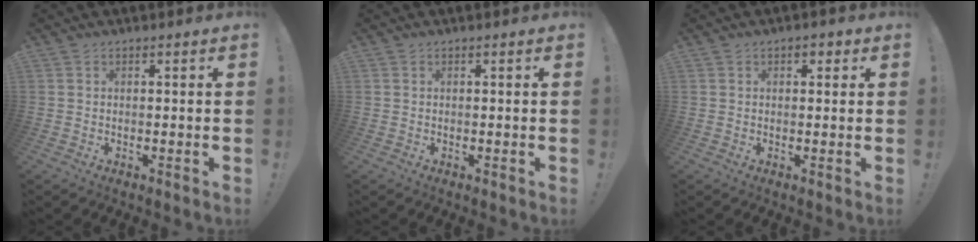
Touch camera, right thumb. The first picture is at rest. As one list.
[{"total": 0.0}, {"total": 2.0, "force": [0.5, 1.4, 1.4], "torque": [-0.010, 0.000, 0.005]}]